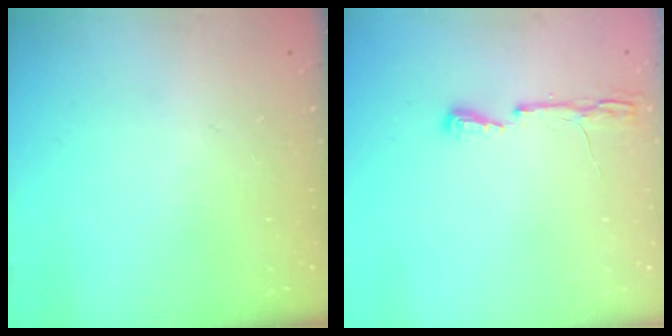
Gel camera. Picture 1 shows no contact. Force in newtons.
{"total": 4.3, "press": 4.2, "slide": 0.6}